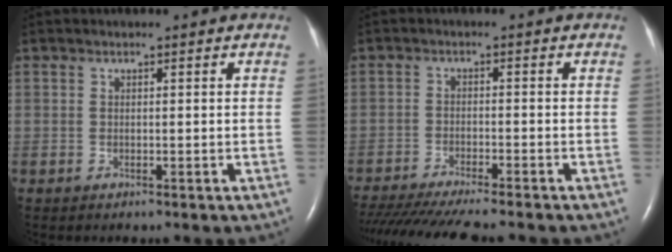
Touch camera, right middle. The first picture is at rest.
{"total": 14.8, "force": [-13.0, 1.0, 7.0], "torque": [-0.116, -0.036, -0.197]}